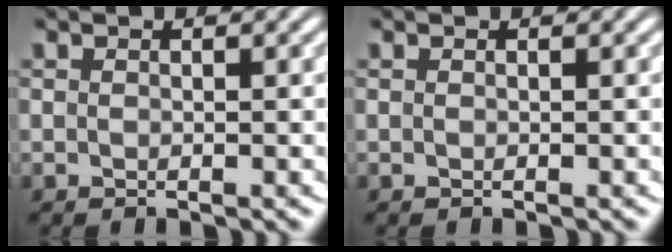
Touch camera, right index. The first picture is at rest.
{"total": 0.0}